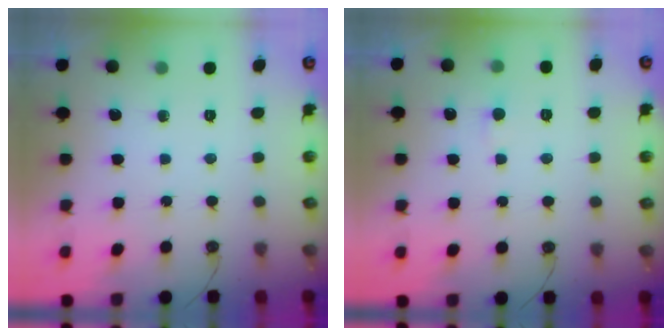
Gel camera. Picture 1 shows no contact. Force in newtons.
{"total": 2.3, "press": 2.3, "slide": 0.3}